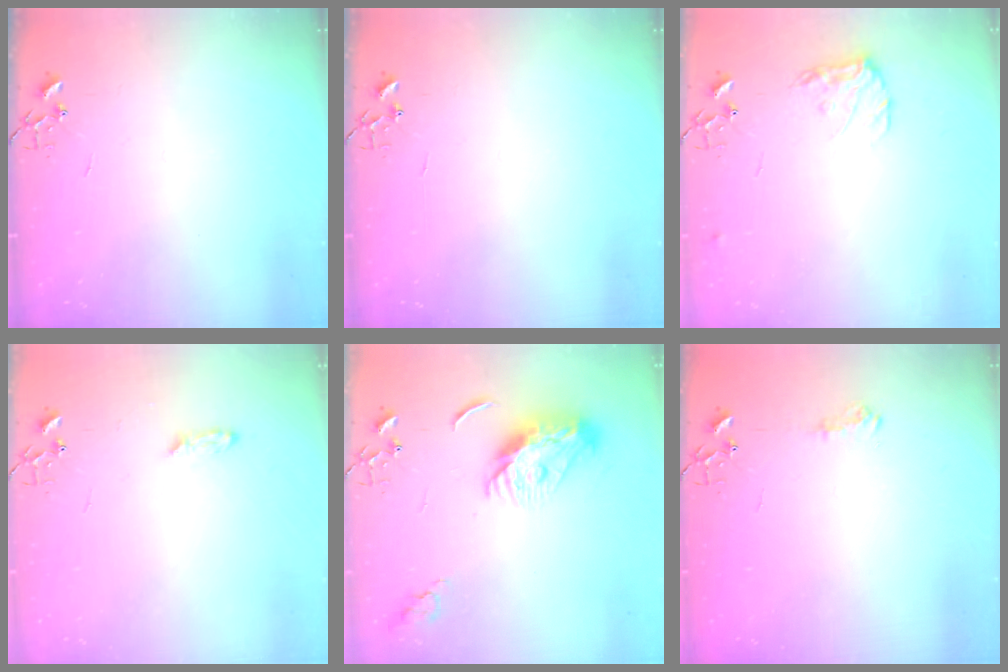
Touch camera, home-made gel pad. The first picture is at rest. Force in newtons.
{"total": 0.0}
{"total": 8.9, "press": 8.9, "slide": 0.2}
{"total": 2.2, "press": 2.2, "slide": 0.4}
{"total": 11.9, "press": 11.9, "slide": 0.9}
{"total": 6.9, "press": 6.9, "slide": 1.0}